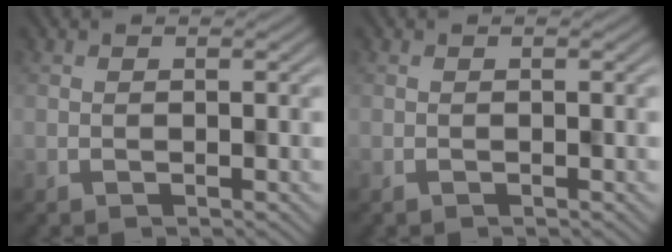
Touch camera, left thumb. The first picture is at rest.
{"total": 0.0}